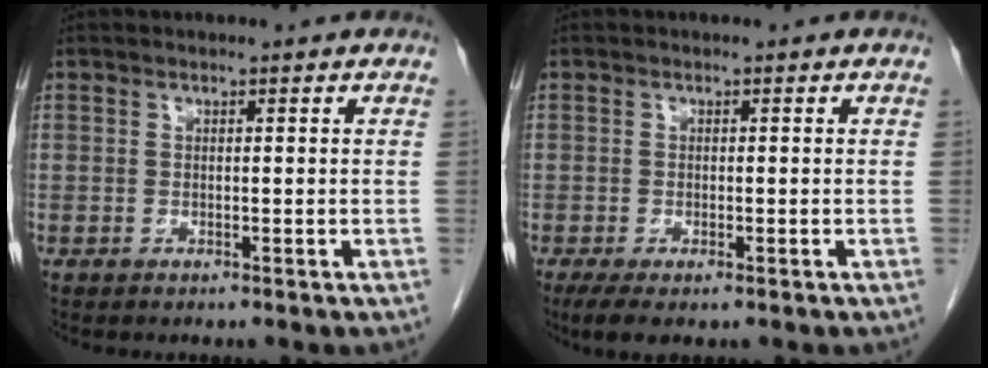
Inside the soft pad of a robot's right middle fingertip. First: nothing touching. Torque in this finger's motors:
{"motor_torque": [0.69, -0.49, 0.05, 0.05]}